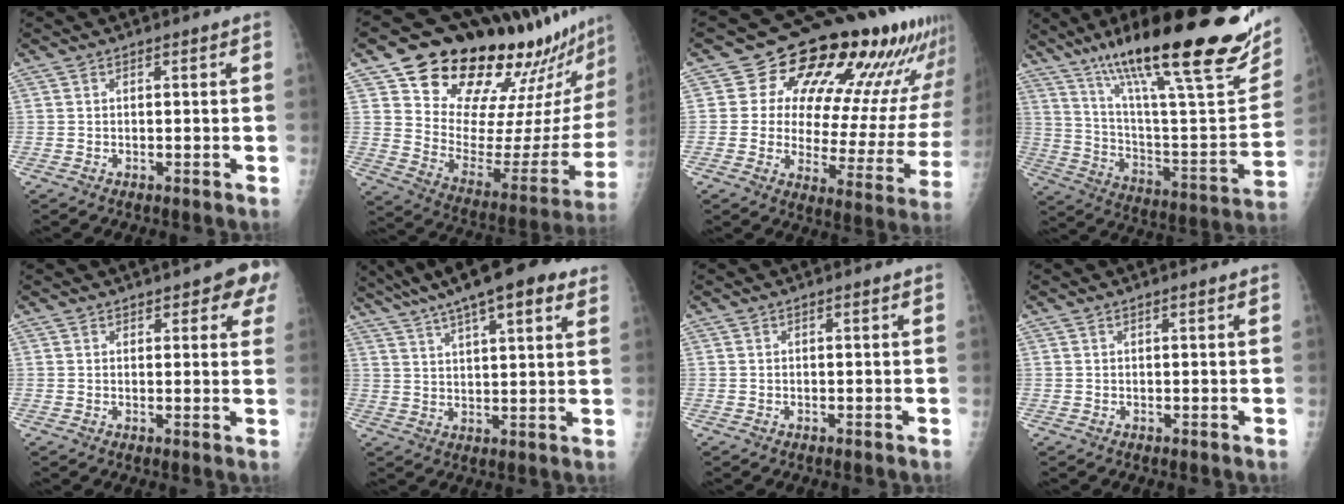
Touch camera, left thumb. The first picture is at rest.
{"total": 28.5, "force": [23.6, 8.6, 13.4], "torque": [-0.166, -0.157, 0.333]}
{"total": 22.5, "force": [14.0, 10.1, 14.5], "torque": [-0.147, -0.061, 0.182]}
{"total": 33.8, "force": [21.1, 6.7, 25.5], "torque": [-0.357, -0.054, 0.337]}
{"total": 6.5, "force": [4.0, 2.8, 4.3], "torque": [-0.011, -0.009, 0.040]}
{"total": 17.9, "force": [12.4, 4.8, 12.1], "torque": [-0.187, 0.003, 0.185]}
{"total": 0.0}
{"total": 0.0}